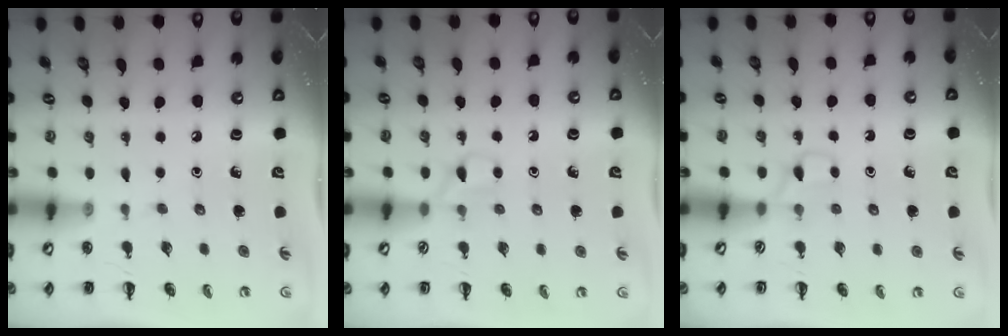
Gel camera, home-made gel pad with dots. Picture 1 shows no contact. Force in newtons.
{"total": 3.6, "press": 3.4, "slide": 1.1}
{"total": 2.8, "press": 2.5, "slide": 1.1}